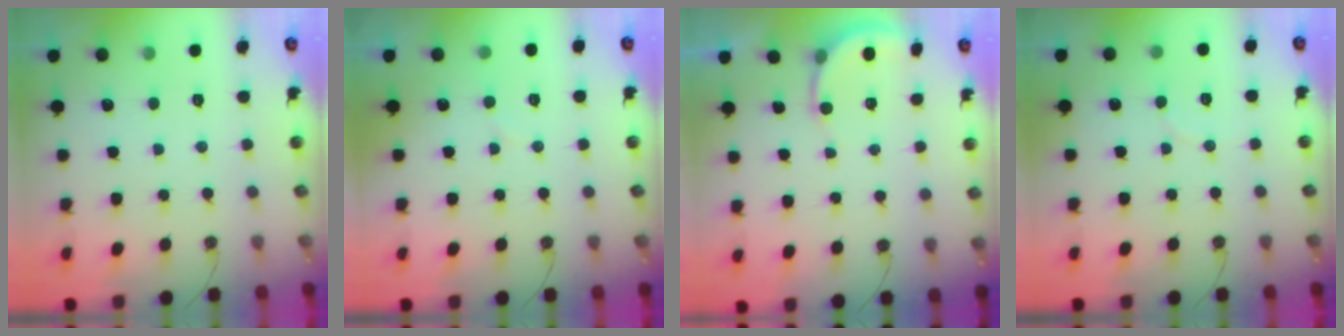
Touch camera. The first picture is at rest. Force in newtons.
{"total": 4.1, "press": 4.0, "slide": 0.4}
{"total": 3.1, "press": 3.1, "slide": 0.3}
{"total": 2.9, "press": 2.9, "slide": 0.3}